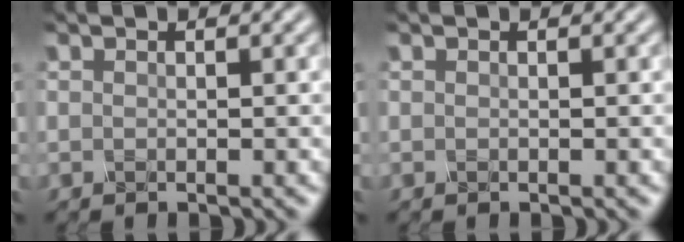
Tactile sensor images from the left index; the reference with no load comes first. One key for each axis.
{"total": 0.0}